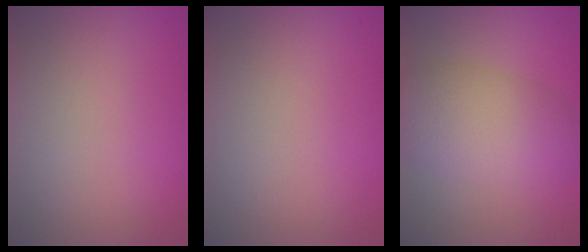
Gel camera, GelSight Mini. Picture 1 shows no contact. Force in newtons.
{"total": 0.0}
{"total": 5.1, "press": 5.0, "slide": 0.5}